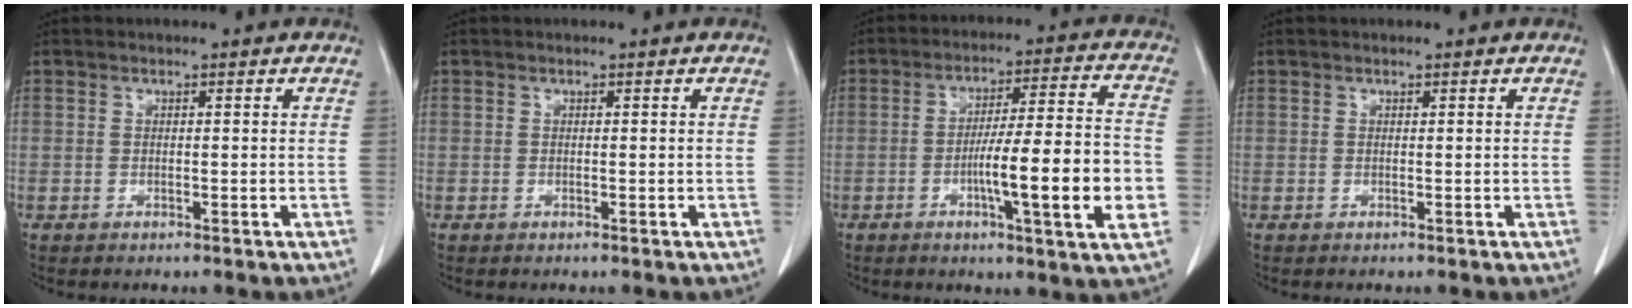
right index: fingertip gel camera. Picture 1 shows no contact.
{"total": 0.0}
{"total": 15.2, "force": [-3.7, 0.7, 14.7], "torque": [-0.226, 0.001, -0.058]}
{"total": 0.0}